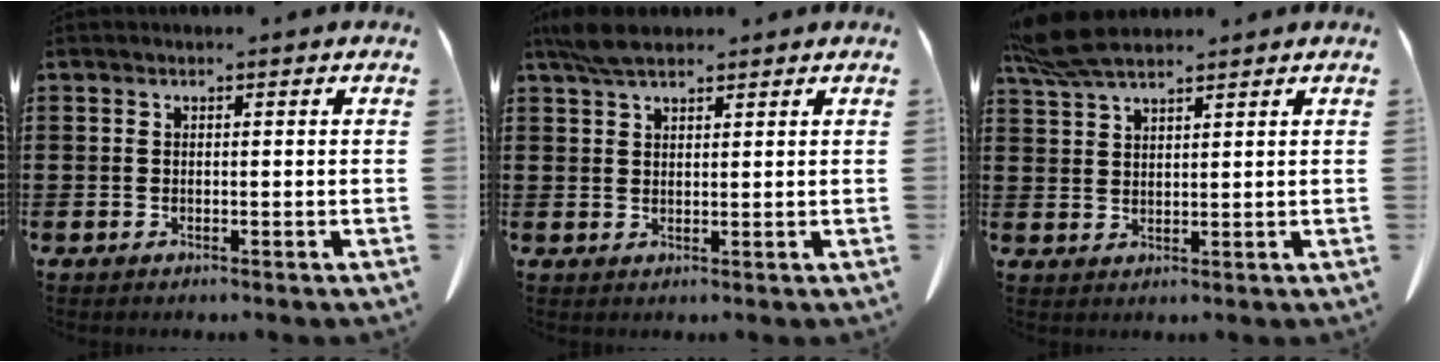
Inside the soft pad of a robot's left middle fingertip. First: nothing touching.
{"total": 4.3, "force": [3.5, 1.4, 2.2], "torque": [-0.053, -0.001, 0.066]}
{"total": 6.4, "force": [5.1, 1.4, 3.5], "torque": [-0.089, -0.007, 0.097]}